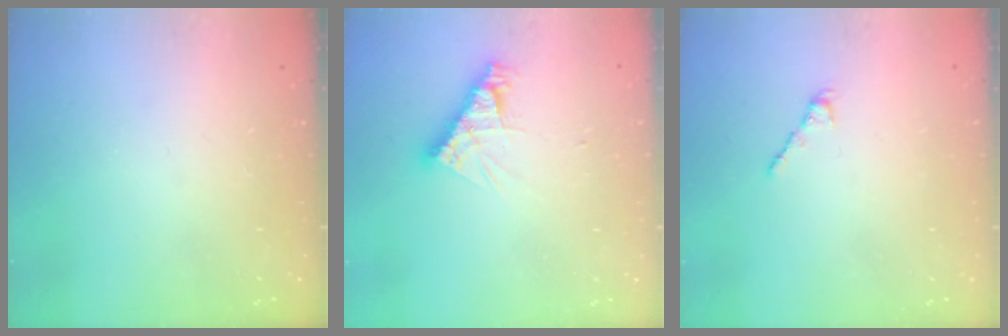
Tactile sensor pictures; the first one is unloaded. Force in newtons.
{"total": 9.0, "press": 8.9, "slide": 0.8}
{"total": 2.2, "press": 2.2, "slide": 0.4}